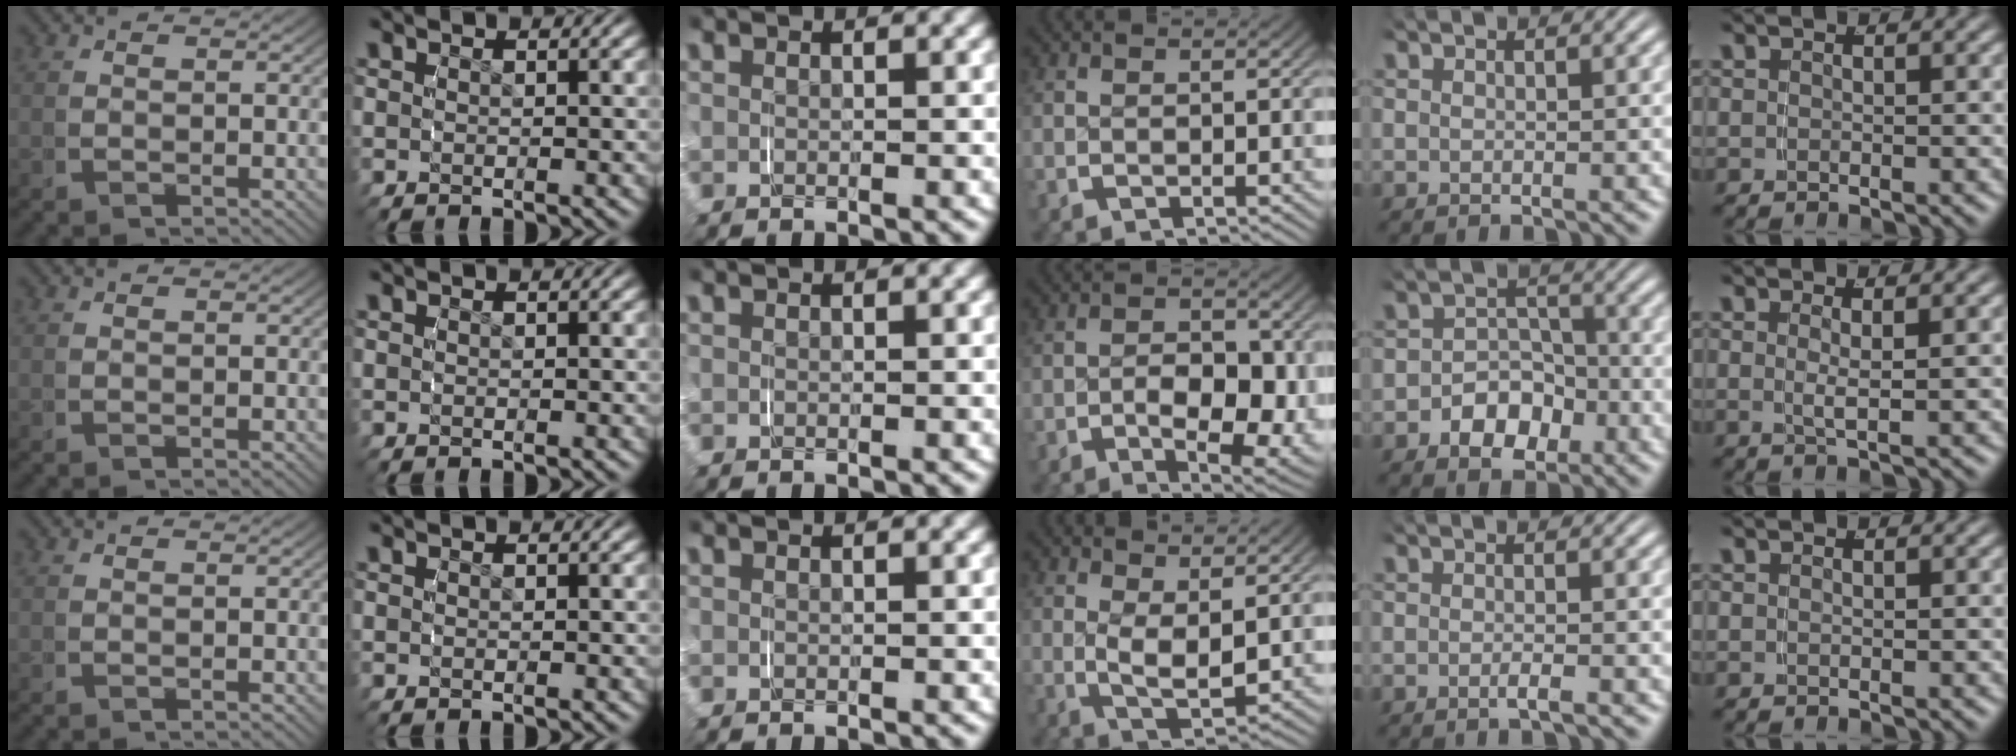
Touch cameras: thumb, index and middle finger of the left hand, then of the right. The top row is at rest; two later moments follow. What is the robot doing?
{"motion": "grasp_and_lifting", "object": "map"}